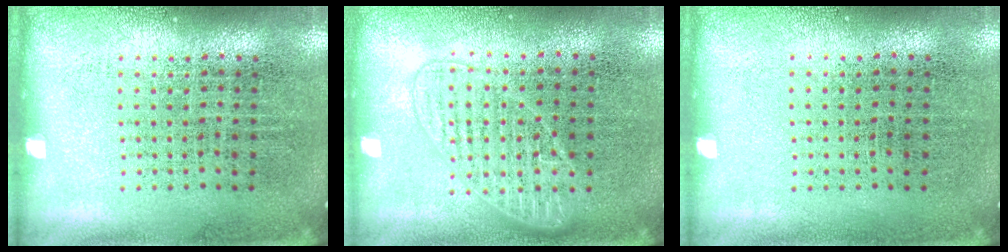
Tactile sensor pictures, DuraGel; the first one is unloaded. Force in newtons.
{"total": 2.4, "press": 2.3, "slide": 0.4}
{"total": 0.0}